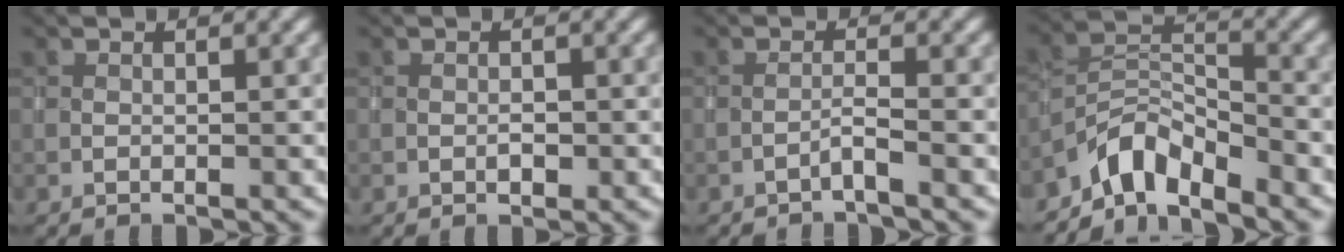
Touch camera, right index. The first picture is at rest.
{"total": 0.7, "force": [-0.2, 0.4, 0.6], "torque": [-0.008, 0.002, -0.004]}
{"total": 1.0, "force": [-0.8, -0.2, 0.7], "torque": [-0.013, 0.011, -0.020]}
{"total": 5.0, "force": [-4.2, 1.6, 2.1], "torque": [-0.028, 0.002, -0.091]}